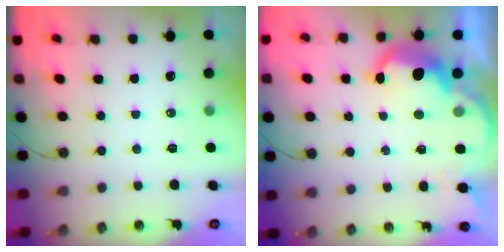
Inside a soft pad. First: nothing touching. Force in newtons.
{"total": 10.1, "press": 10.0, "slide": 0.7}